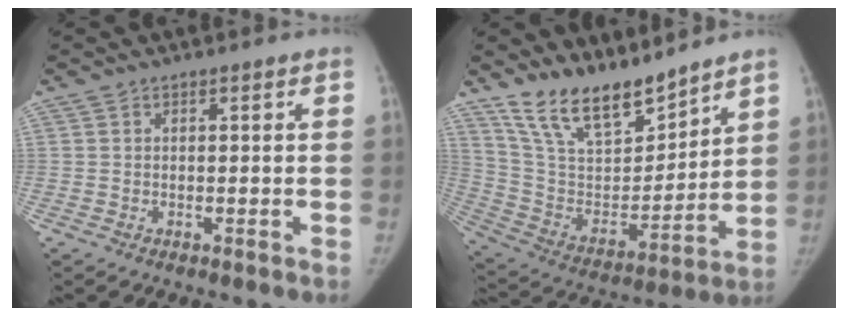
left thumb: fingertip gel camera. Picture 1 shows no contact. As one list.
[{"total": 16.9, "force": [14.2, 5.6, 7.3], "torque": [-0.094, -0.086, 0.270]}]